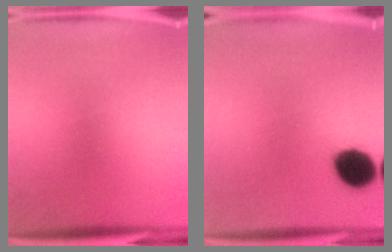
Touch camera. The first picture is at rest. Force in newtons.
{"total": 10.5}